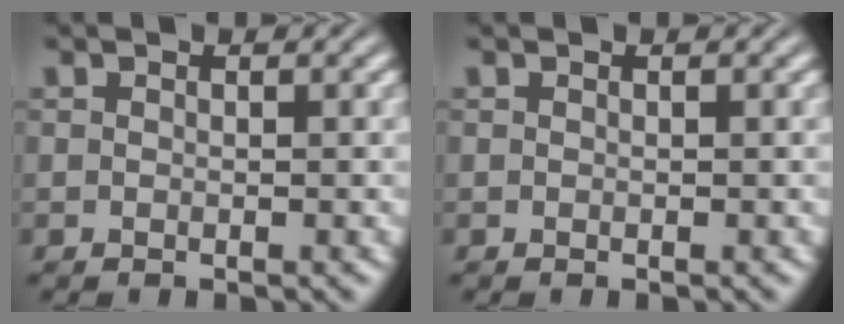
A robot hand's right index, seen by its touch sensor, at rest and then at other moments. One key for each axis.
{"total": 0.0}